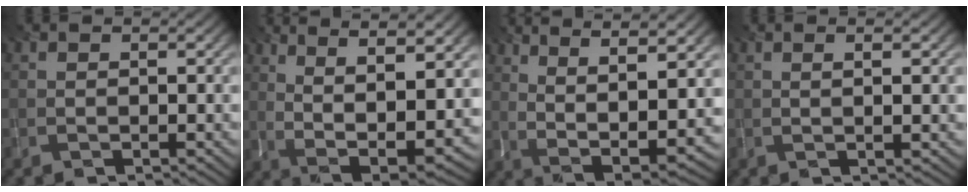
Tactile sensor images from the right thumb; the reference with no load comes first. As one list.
[{"total": 12.3, "force": [3.1, 4.3, 11.2], "torque": [-0.197, 0.010, 0.059]}, {"total": 11.2, "force": [3.3, 3.3, 10.2], "torque": [-0.190, 0.009, 0.064]}, {"total": 1.7, "force": [0.4, -0.1, 1.7], "torque": [-0.019, -0.003, 0.007]}]